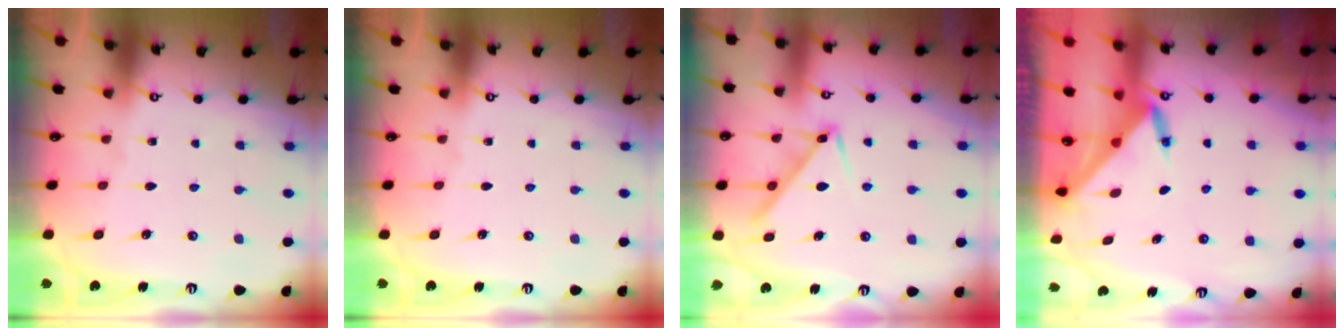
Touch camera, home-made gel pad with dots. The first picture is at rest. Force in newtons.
{"total": 0.0}
{"total": 9.7, "press": 9.7, "slide": 0.1}
{"total": 3.6, "press": 3.5, "slide": 0.3}